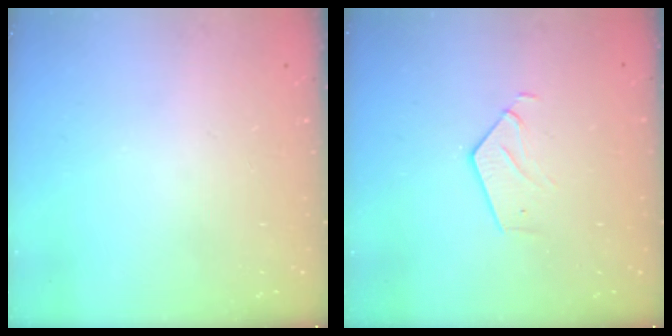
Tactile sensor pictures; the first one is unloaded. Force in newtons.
{"total": 3.6, "press": 3.6, "slide": 0.3}